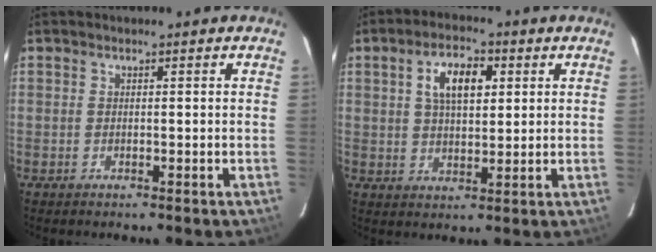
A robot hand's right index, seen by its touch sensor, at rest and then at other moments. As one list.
[{"total": 7.7, "force": [2.4, 3.8, 6.2], "torque": [-0.110, 0.018, 0.044]}]